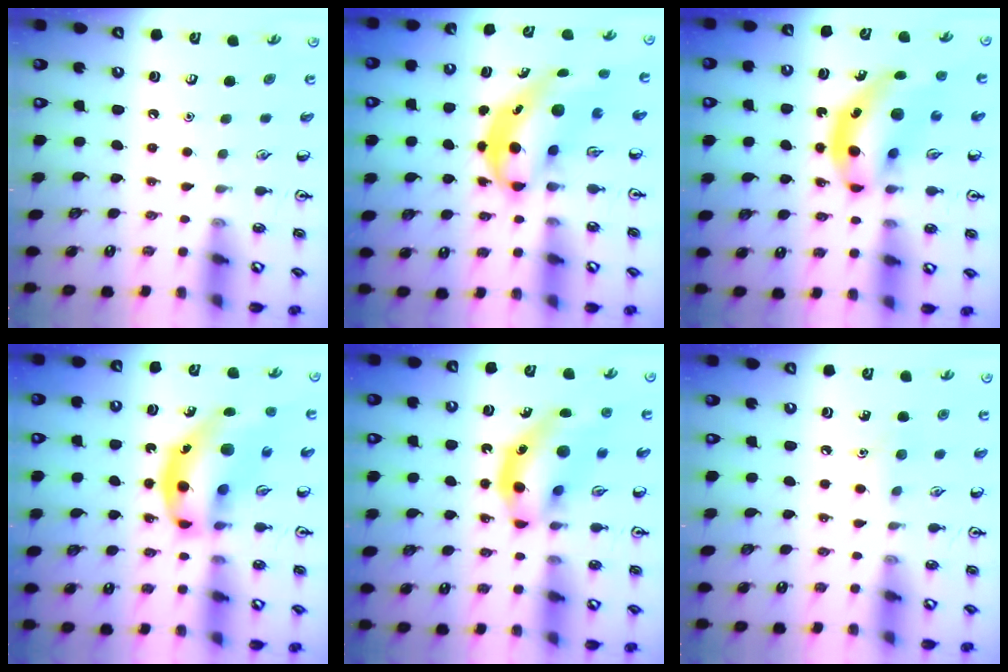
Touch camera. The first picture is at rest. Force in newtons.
{"total": 6.5, "press": 6.3, "slide": 1.7}
{"total": 13.2, "press": 12.6, "slide": 3.9}
{"total": 16.7, "press": 16.2, "slide": 4.4}
{"total": 13.2, "press": 12.6, "slide": 3.9}
{"total": 5.7, "press": 5.4, "slide": 1.9}